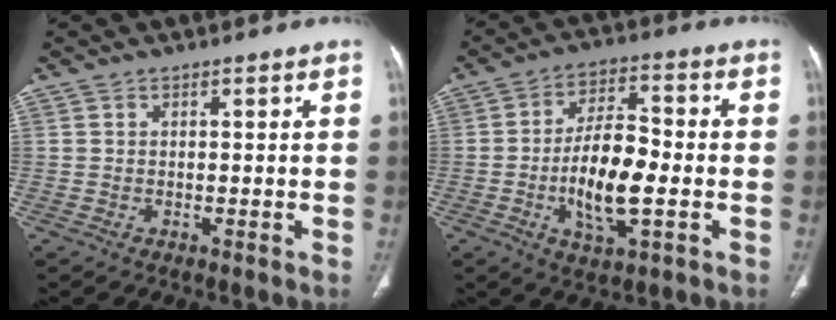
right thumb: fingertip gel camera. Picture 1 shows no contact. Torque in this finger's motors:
{"motor_torque": [-0.53, 0.56, 0.84, 0.39, 0.06]}